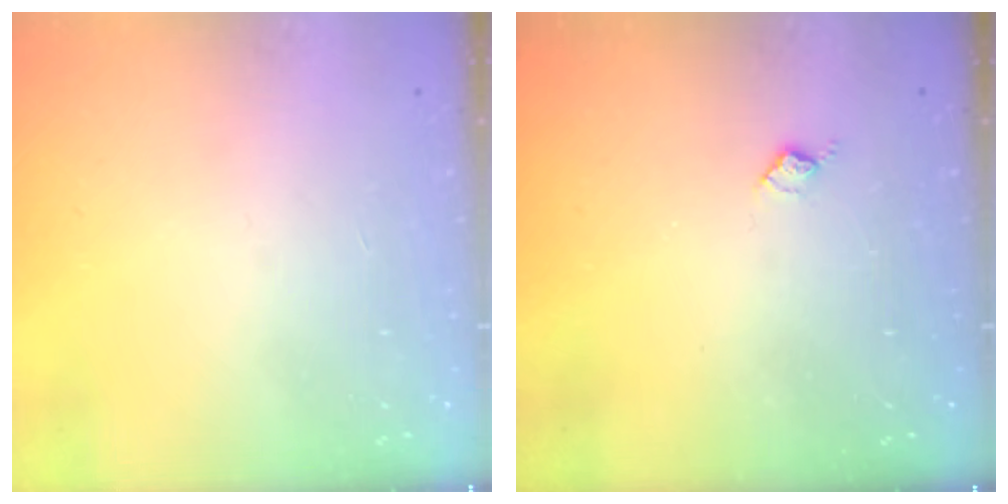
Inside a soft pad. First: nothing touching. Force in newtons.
{"total": 3.8, "press": 3.8, "slide": 0.6}